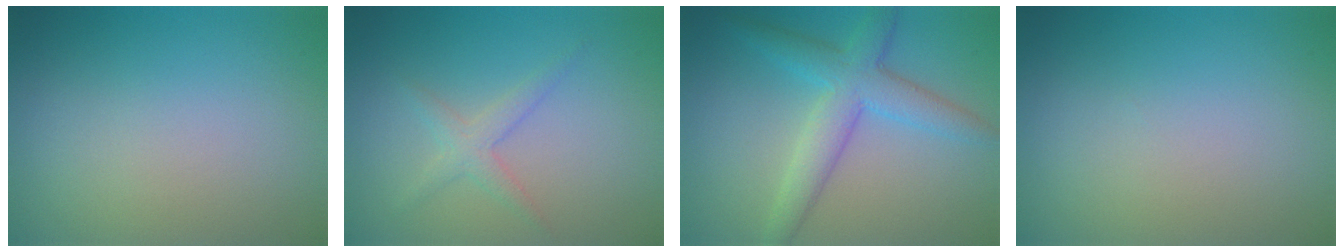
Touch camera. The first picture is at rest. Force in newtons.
{"total": 1.9, "press": 1.9, "slide": 0.1}
{"total": 5.0, "press": 5.0, "slide": 0.1}
{"total": 0.0}